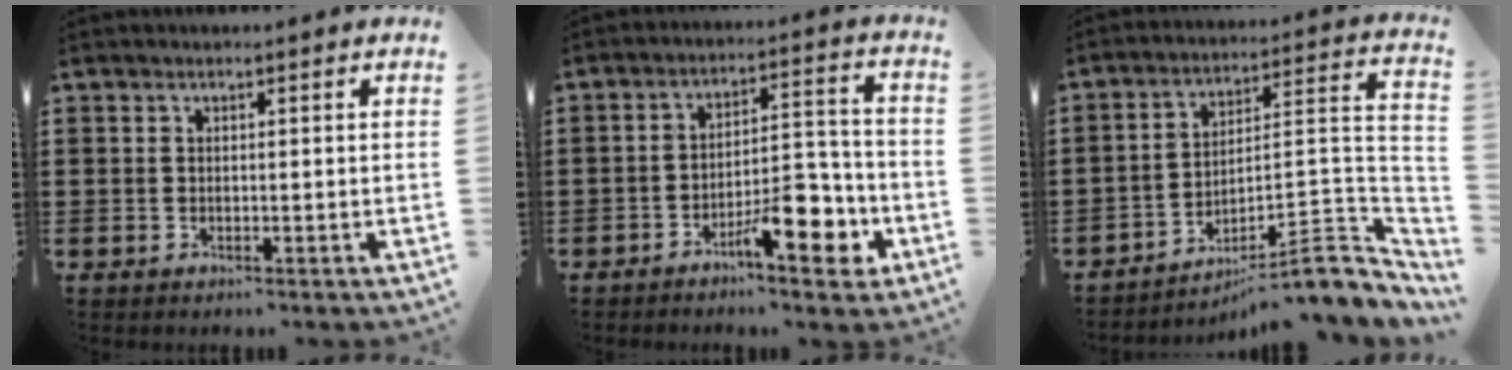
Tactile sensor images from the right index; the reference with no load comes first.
{"total": 9.4, "force": [-5.3, 3.1, 7.1], "torque": [-0.089, 0.009, -0.087]}
{"total": 8.2, "force": [-5.5, 1.7, 5.8], "torque": [-0.083, -0.004, -0.112]}